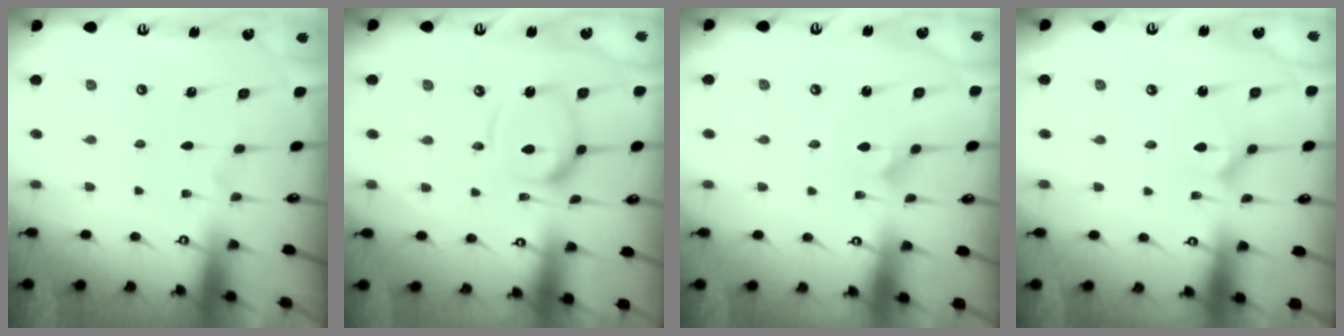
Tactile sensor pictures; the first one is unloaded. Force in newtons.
{"total": 12.8, "press": 12.8, "slide": 1.3}
{"total": 1.5, "press": 1.5, "slide": 0.0}
{"total": 4.1, "press": 4.1, "slide": 0.3}